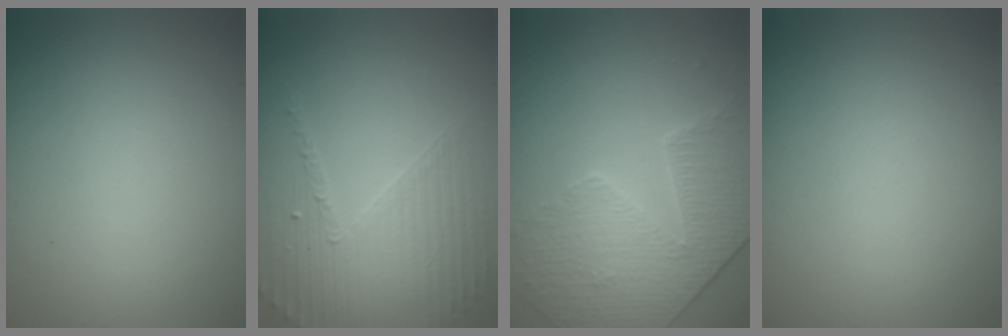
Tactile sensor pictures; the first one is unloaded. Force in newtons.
{"total": 4.6, "press": 3.2, "slide": 3.4}
{"total": 4.0, "press": 3.7, "slide": 1.5}
{"total": 0.0}